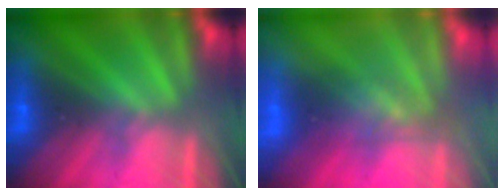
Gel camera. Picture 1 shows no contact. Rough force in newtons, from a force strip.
{"total": 2.7}